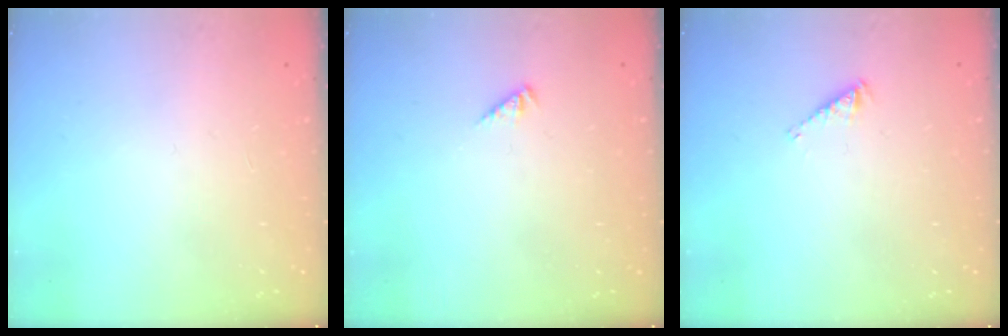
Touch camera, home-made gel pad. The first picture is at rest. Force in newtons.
{"total": 1.3, "press": 1.3, "slide": 0.4}
{"total": 2.6, "press": 2.6, "slide": 0.4}